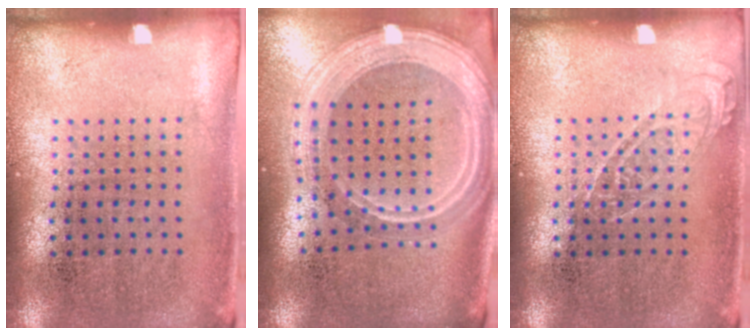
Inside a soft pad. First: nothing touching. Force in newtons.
{"total": 3.0, "press": 2.4, "slide": 1.7}
{"total": 1.6, "press": 1.5, "slide": 0.3}